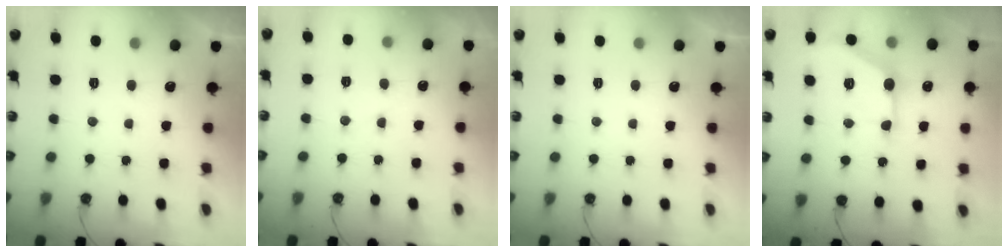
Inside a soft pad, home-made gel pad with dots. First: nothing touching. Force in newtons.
{"total": 4.7, "press": 4.7, "slide": 0.6}
{"total": 0.0}
{"total": 14.6, "press": 14.5, "slide": 1.6}